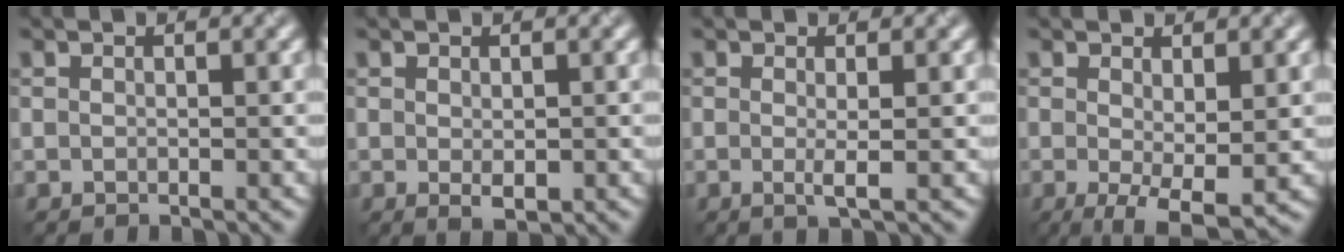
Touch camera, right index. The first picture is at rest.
{"total": 0.7, "force": [-0.3, 0.0, 0.6], "torque": [-0.015, -0.001, 0.010]}
{"total": 1.2, "force": [-0.5, -0.1, 1.1], "torque": [-0.028, -0.002, -0.003]}
{"total": 4.5, "force": [-1.0, 1.2, 4.2], "torque": [-0.082, -0.007, -0.006]}